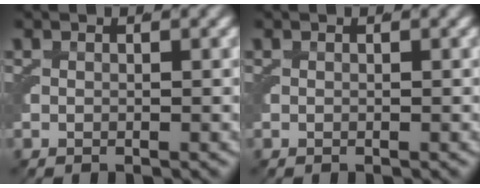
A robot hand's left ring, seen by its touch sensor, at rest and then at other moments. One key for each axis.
{"total": 0.0}